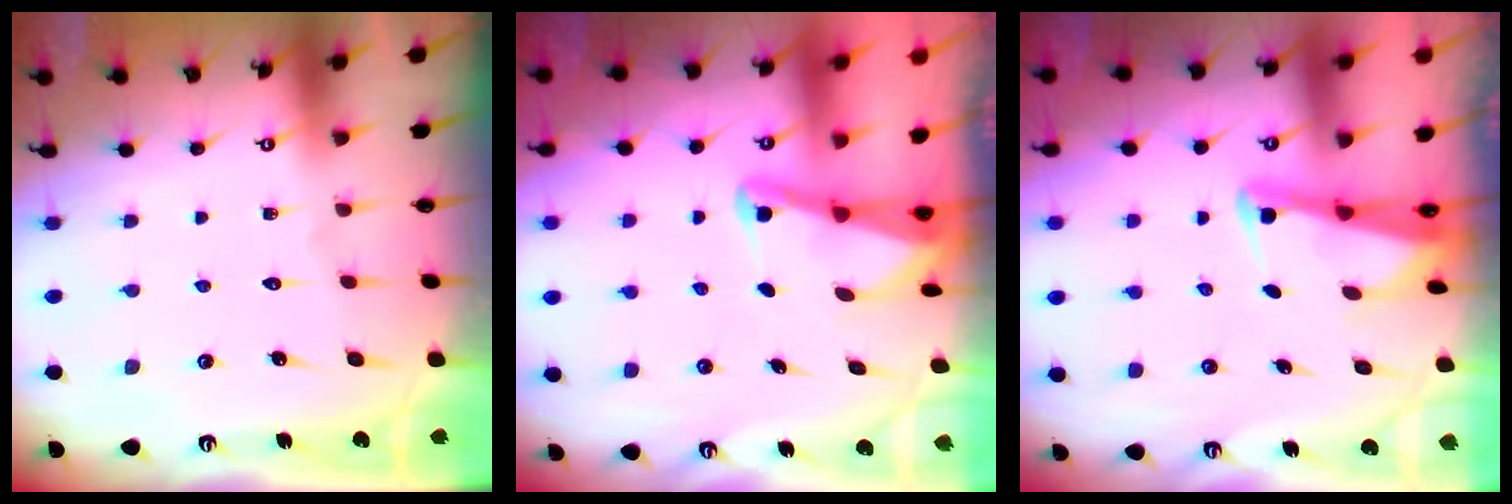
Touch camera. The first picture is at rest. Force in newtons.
{"total": 2.2, "press": 2.2, "slide": 0.3}
{"total": 2.3, "press": 2.3, "slide": 0.2}